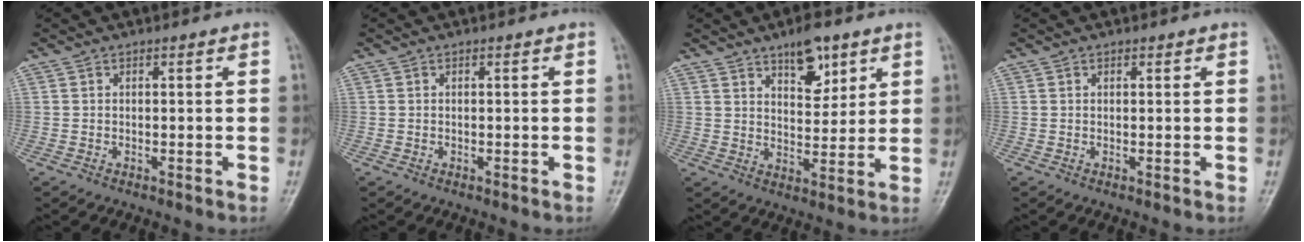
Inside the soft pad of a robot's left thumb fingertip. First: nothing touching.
{"total": 0.0}
{"total": 8.2, "force": [5.1, 3.7, 5.3], "torque": [-0.053, -0.031, 0.079]}
{"total": 0.6, "force": [0.4, 0.4, 0.3], "torque": [-0.002, -0.002, 0.004]}